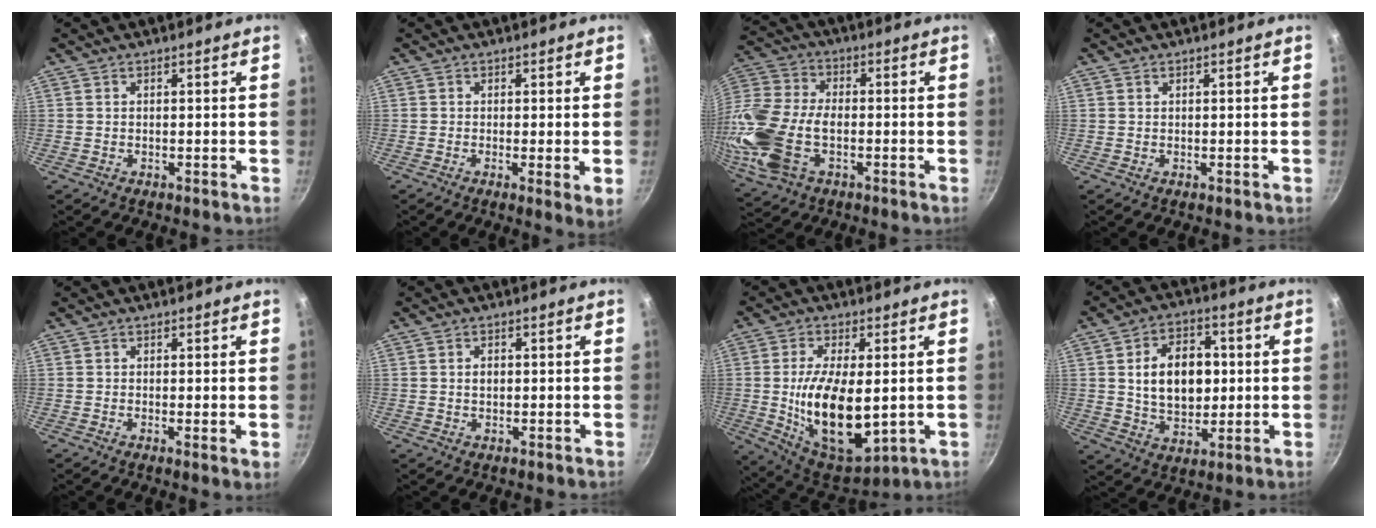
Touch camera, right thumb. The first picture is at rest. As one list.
[{"total": 3.3, "force": [-0.2, 0.4, 3.3], "torque": [-0.052, -0.018, -0.007]}, {"total": 18.7, "force": [-4.1, 11.4, 14.2], "torque": [-0.312, 0.020, -0.086]}, {"total": 0.0}, {"total": 1.4, "force": [0.1, 0.3, 1.3], "torque": [-0.020, -0.014, -0.005]}, {"total": 2.0, "force": [0.3, 1.4, 1.4], "torque": [-0.017, 0.005, 0.003]}, {"total": 17.8, "force": [-0.7, 8.3, 15.7], "torque": [-0.266, -0.013, 0.005]}, {"total": 13.8, "force": [1.6, 9.6, 9.9], "torque": [-0.121, 0.001, 0.027]}]